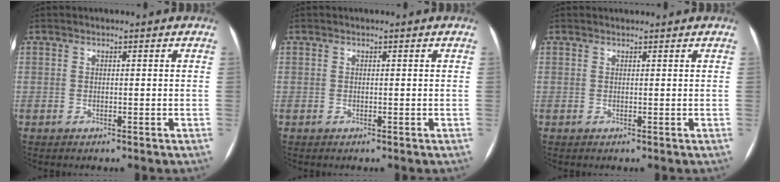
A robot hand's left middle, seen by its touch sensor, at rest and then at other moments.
{"total": 0.0}
{"total": 1.4, "force": [1.3, 0.2, 0.3], "torque": [-0.008, 0.018, 0.022]}